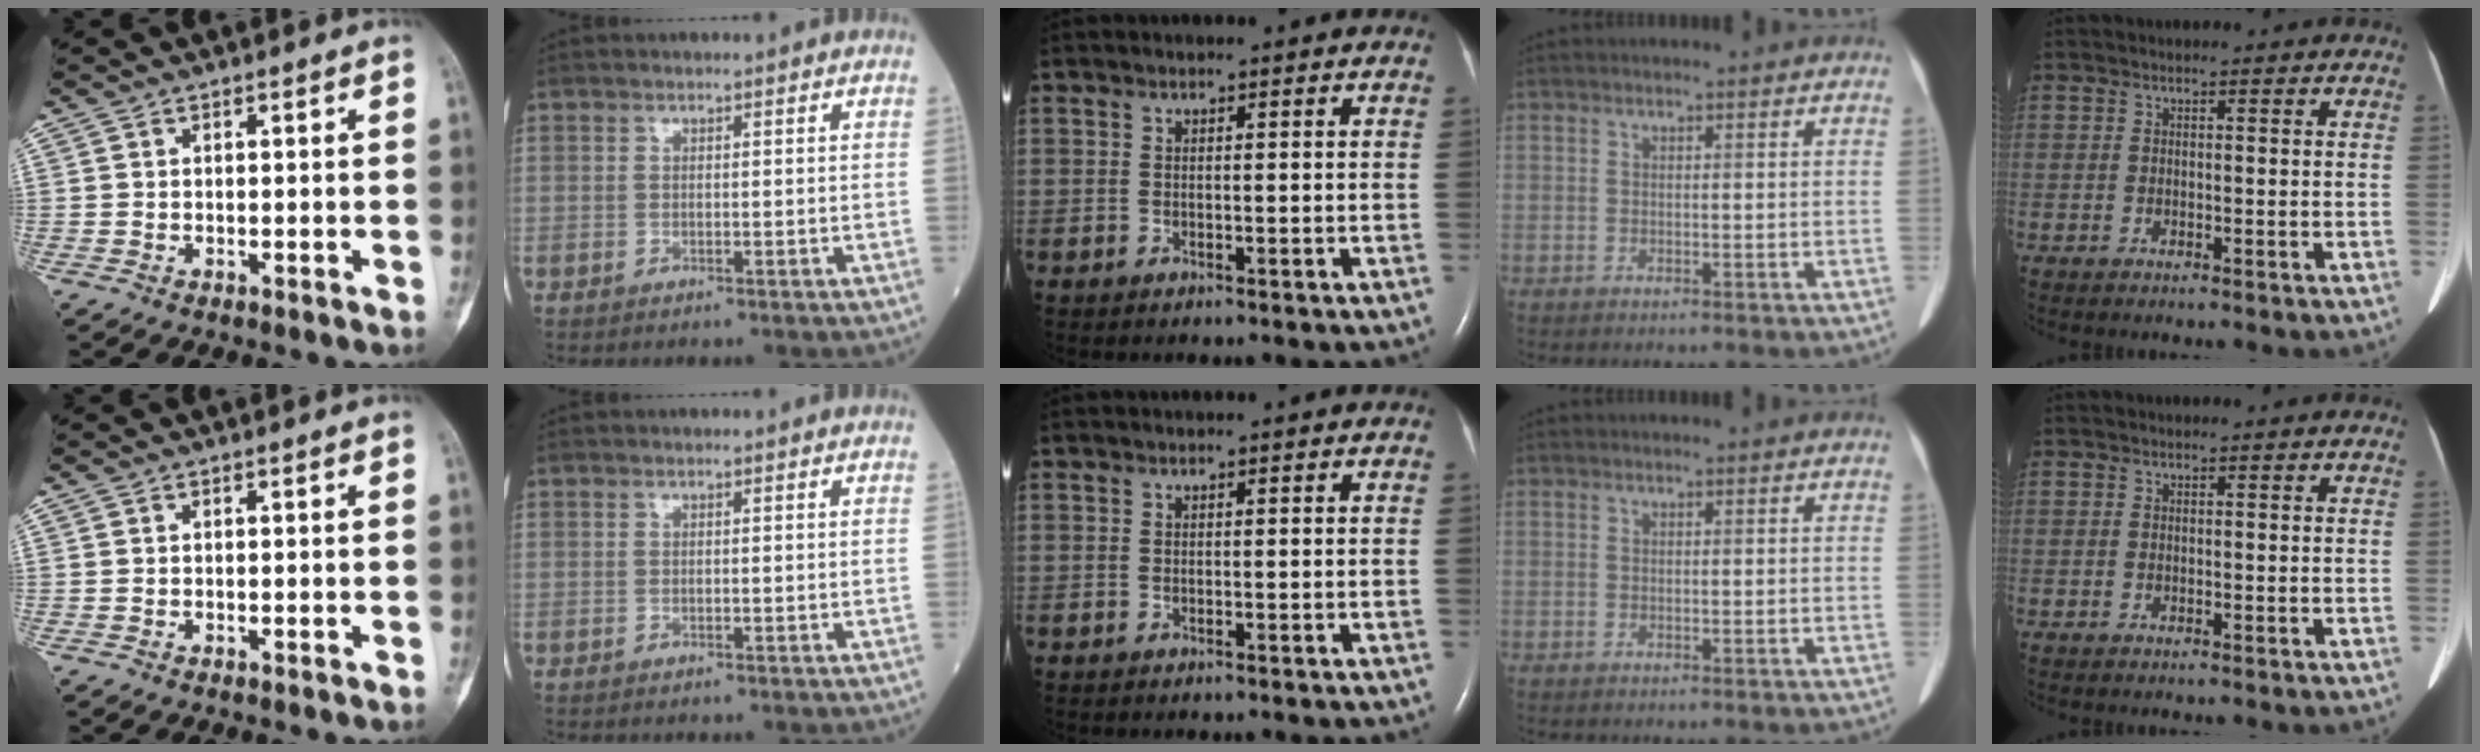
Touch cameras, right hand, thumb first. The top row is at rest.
{}